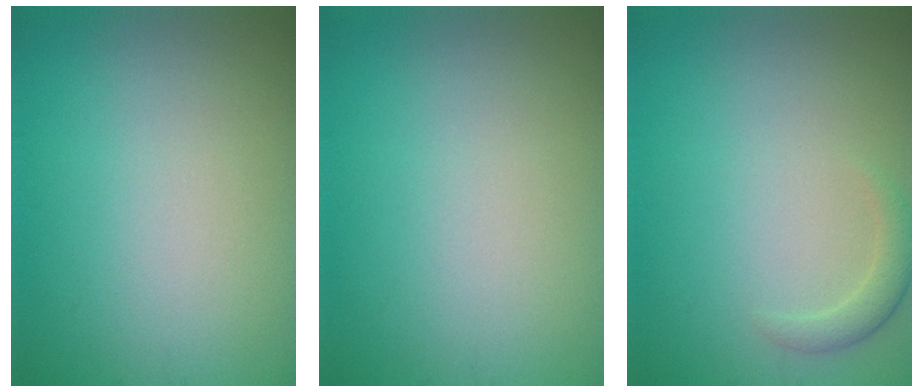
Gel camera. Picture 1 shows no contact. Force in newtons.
{"total": 0.0}
{"total": 1.6, "press": 1.6, "slide": 0.1}